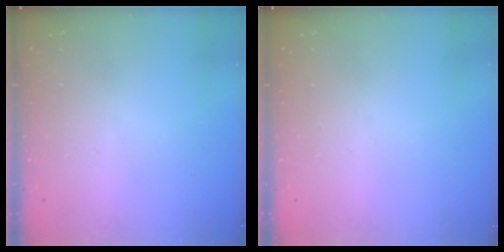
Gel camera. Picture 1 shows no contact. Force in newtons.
{"total": 0.0}